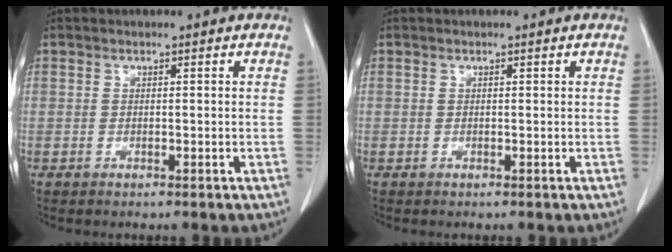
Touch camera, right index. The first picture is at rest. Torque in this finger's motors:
{"motor_torque": [-0.03, 0.00, 0.00, 0.01]}